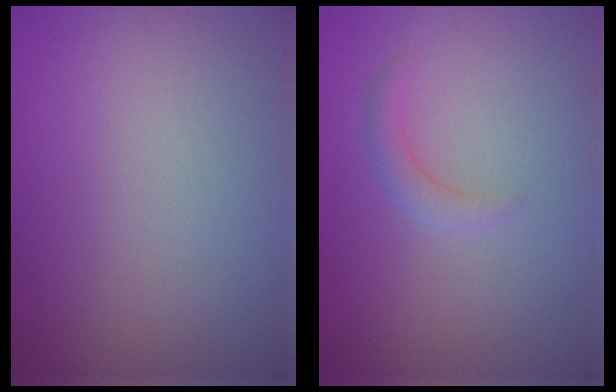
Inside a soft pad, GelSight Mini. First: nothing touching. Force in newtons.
{"total": 1.5, "press": 1.5, "slide": 0.2}